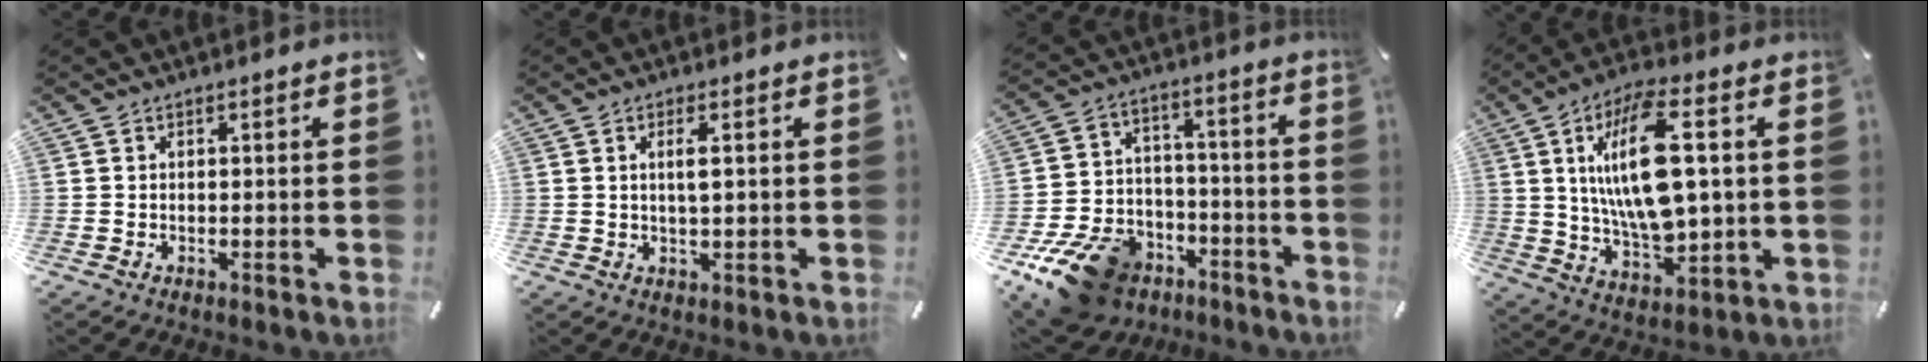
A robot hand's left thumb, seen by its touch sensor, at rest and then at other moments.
{"total": 3.5, "force": [0.6, 0.8, 3.3], "torque": [-0.067, 0.001, 0.008]}
{"total": 15.7, "force": [-10.2, 10.1, 6.5], "torque": [-0.106, 0.075, -0.166]}
{"total": 17.9, "force": [3.8, 7.0, 16.0], "torque": [-0.323, -0.009, 0.055]}